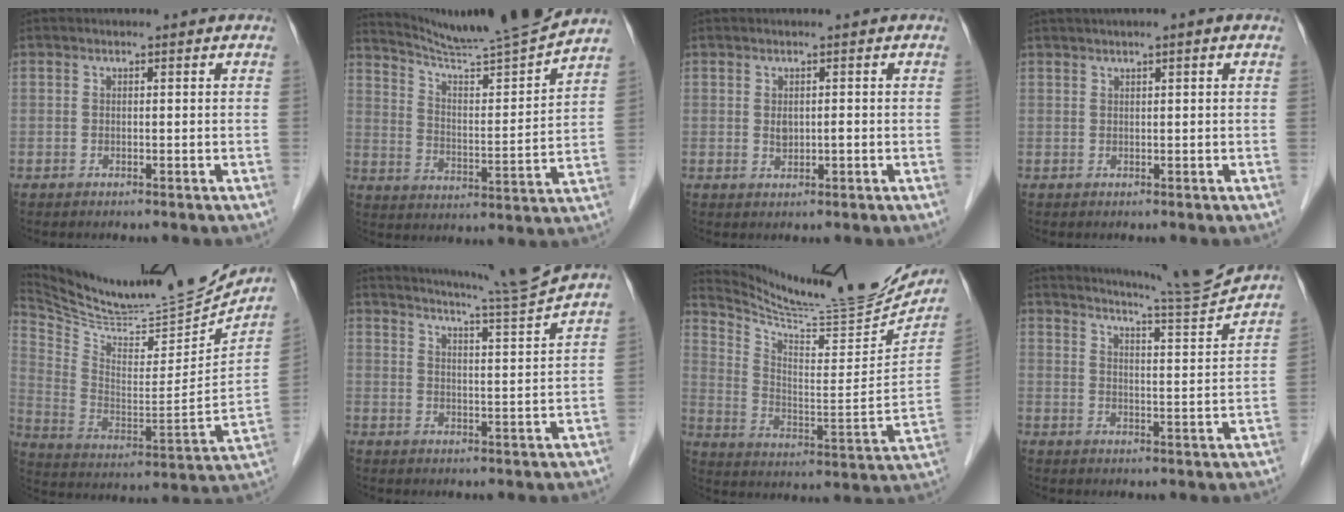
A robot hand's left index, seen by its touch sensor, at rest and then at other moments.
{"total": 15.5, "force": [14.7, -2.0, 4.4], "torque": [-0.076, -0.025, 0.233]}
{"total": 1.6, "force": [0.1, 0.8, 1.4], "torque": [-0.022, 0.002, 0.006]}
{"total": 2.3, "force": [1.4, 0.0, 1.8], "torque": [-0.033, 0.015, 0.024]}
{"total": 27.3, "force": [25.0, 3.9, 10.1], "torque": [-0.172, -0.057, 0.377]}
{"total": 9.5, "force": [8.8, -2.9, 2.2], "torque": [-0.046, -0.038, 0.134]}
{"total": 21.7, "force": [20.3, 0.9, 7.6], "torque": [-0.130, -0.073, 0.306]}
{"total": 9.7, "force": [9.3, -2.4, 1.5], "torque": [-0.037, -0.034, 0.140]}